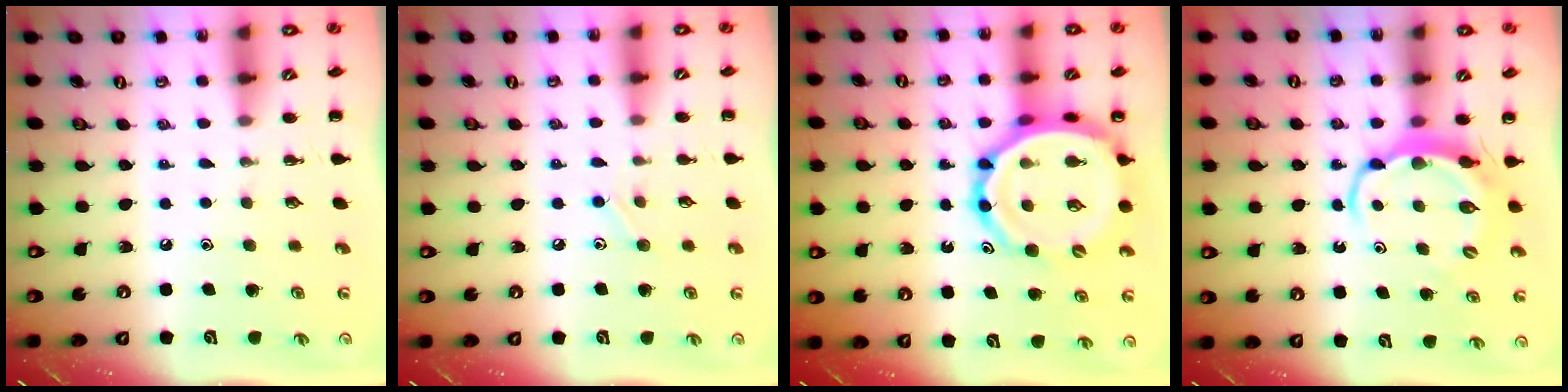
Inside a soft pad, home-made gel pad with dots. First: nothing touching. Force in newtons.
{"total": 7.7, "press": 7.3, "slide": 2.5}
{"total": 15.3, "press": 14.8, "slide": 4.2}
{"total": 5.9, "press": 5.9, "slide": 0.5}